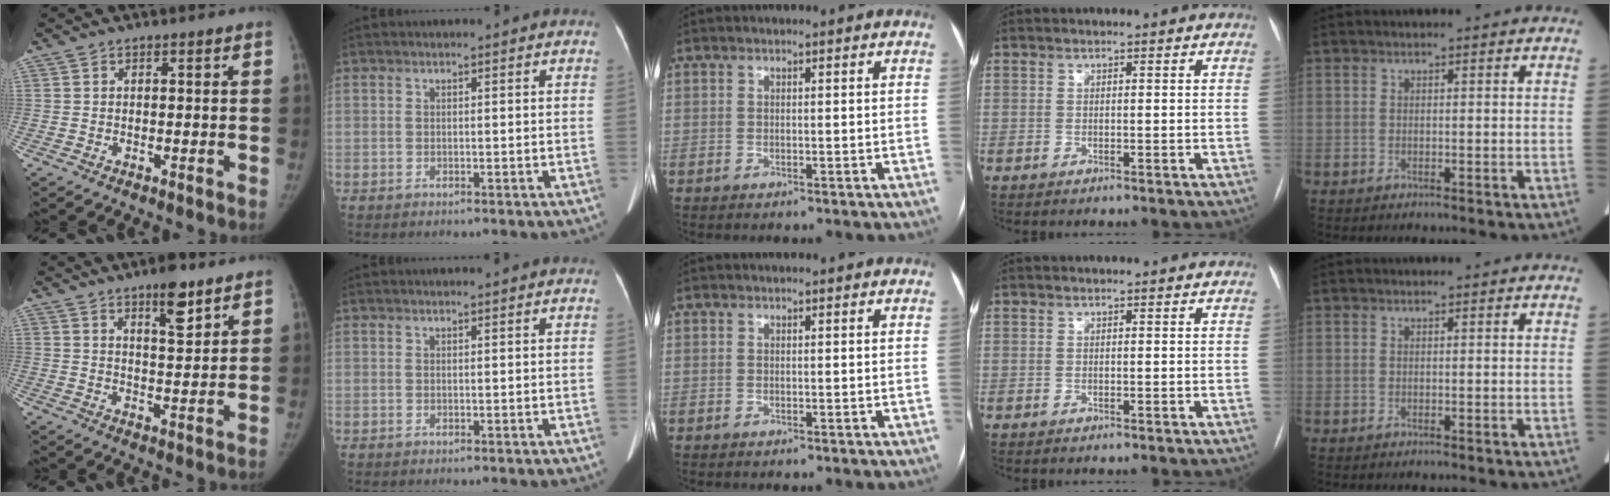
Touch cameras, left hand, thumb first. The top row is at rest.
{"thumb": {"total": 7.4, "force": [4.8, 2.2, 5.1], "torque": [-0.064, -0.032, 0.073]}, "index": {"total": 1.3, "force": [1.2, -0.2, 0.4], "torque": [-0.009, 0.013, 0.021]}}